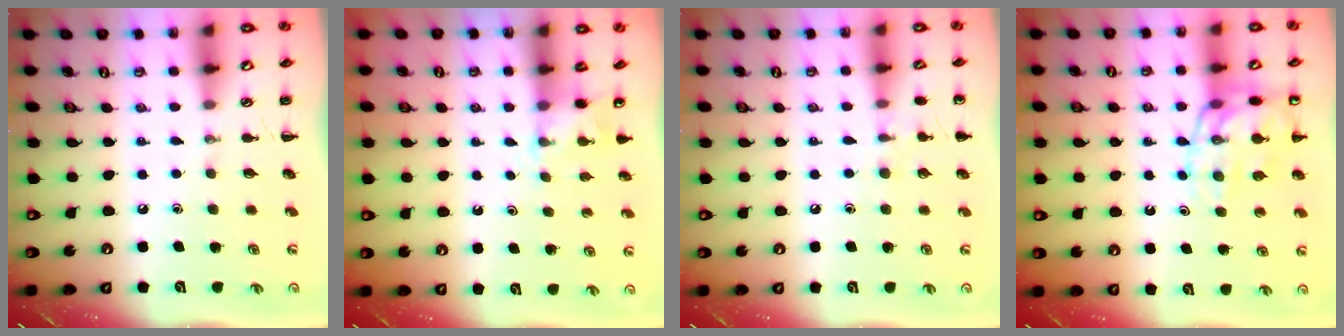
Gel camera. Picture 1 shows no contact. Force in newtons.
{"total": 4.9, "press": 4.8, "slide": 1.0}
{"total": 6.7, "press": 6.4, "slide": 1.8}
{"total": 14.0, "press": 13.8, "slide": 2.4}